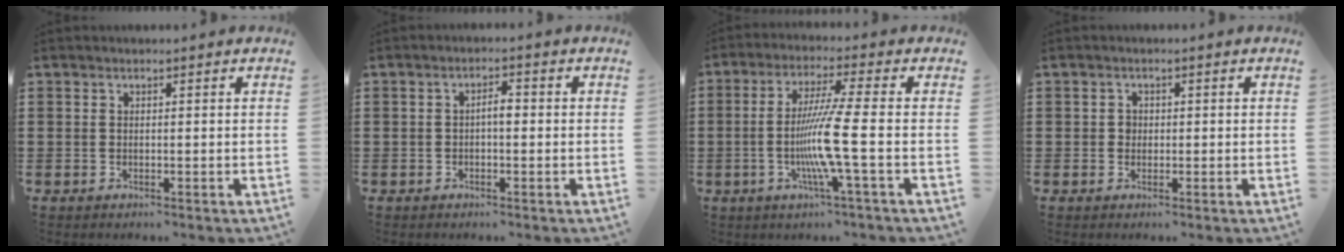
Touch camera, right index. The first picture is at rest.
{"total": 2.3, "force": [-0.3, 0.7, 2.1], "torque": [-0.040, 0.004, -0.007]}
{"total": 9.1, "force": [-1.9, -0.7, 8.9], "torque": [-0.175, -0.020, -0.044]}
{"total": 1.3, "force": [0.1, 1.1, 0.6], "torque": [-0.013, 0.007, 0.000]}